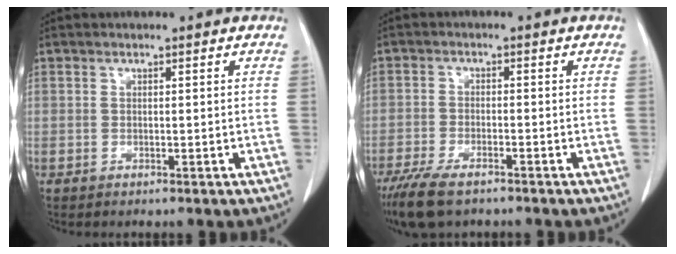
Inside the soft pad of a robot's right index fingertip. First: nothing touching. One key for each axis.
{"total": 8.1, "fx": -6.1, "fy": 2.4, "fz": 4.9, "tx": -0.091, "ty": -0.017, "tz": -0.102}